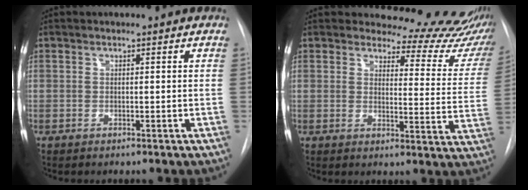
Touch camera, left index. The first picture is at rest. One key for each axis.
{"total": 16.7, "fx": 16.2, "fy": 3.7, "fz": 1.9, "tx": 0.015, "ty": -0.106, "tz": 0.154}